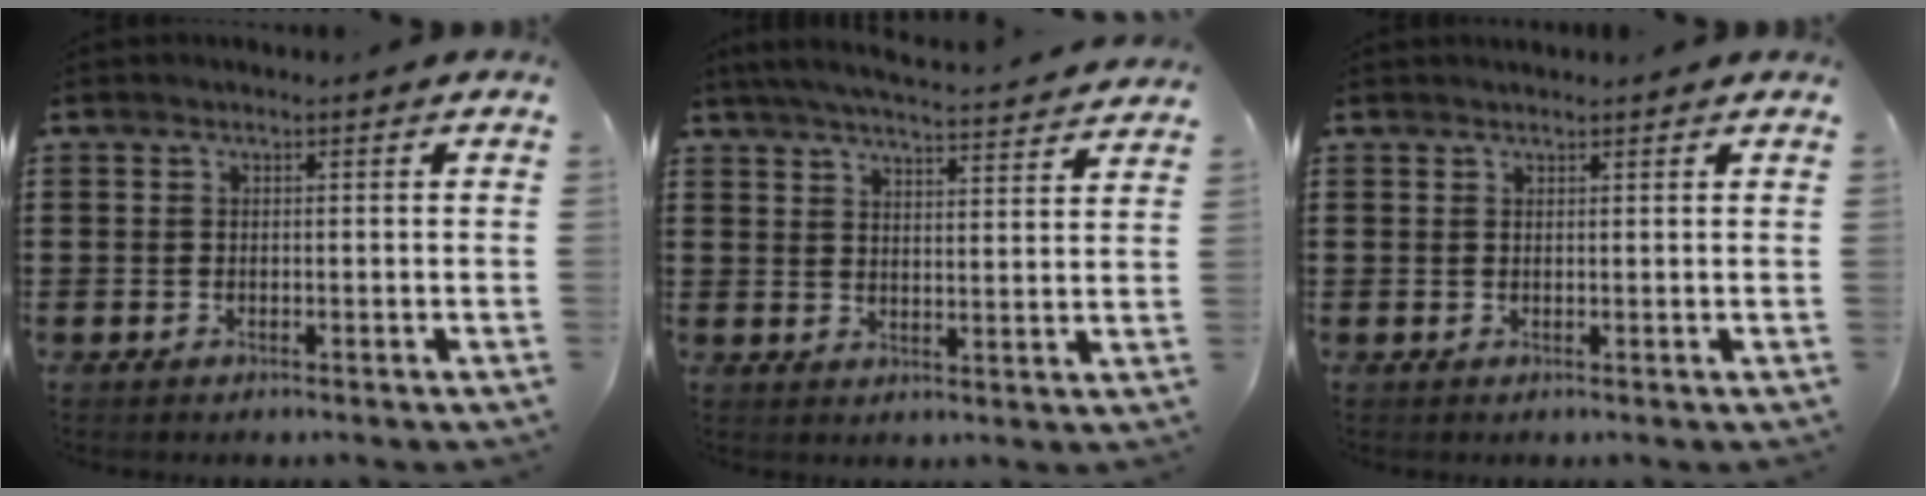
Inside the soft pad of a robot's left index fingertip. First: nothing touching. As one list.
[{"total": 5.4, "force": [5.1, -0.6, 1.7], "torque": [-0.052, -0.035, 0.087]}, {"total": 0.7, "force": [0.7, -0.1, 0.1], "torque": [-0.002, -0.001, 0.015]}]